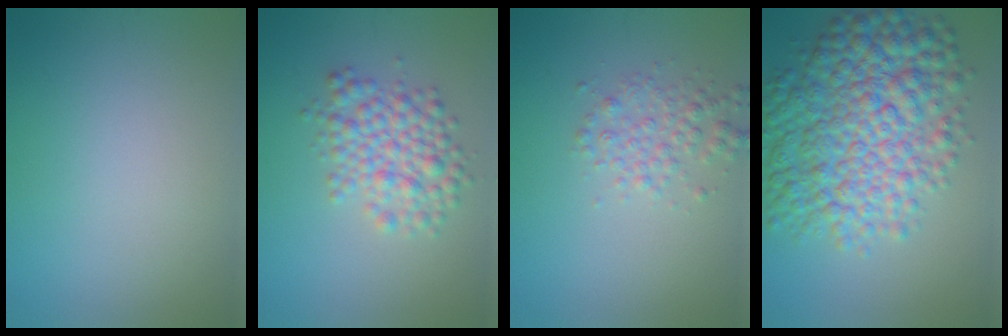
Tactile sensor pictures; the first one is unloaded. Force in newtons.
{"total": 4.4, "press": 4.4, "slide": 0.1}
{"total": 2.4, "press": 2.4, "slide": 0.0}
{"total": 10.3, "press": 10.3, "slide": 0.1}